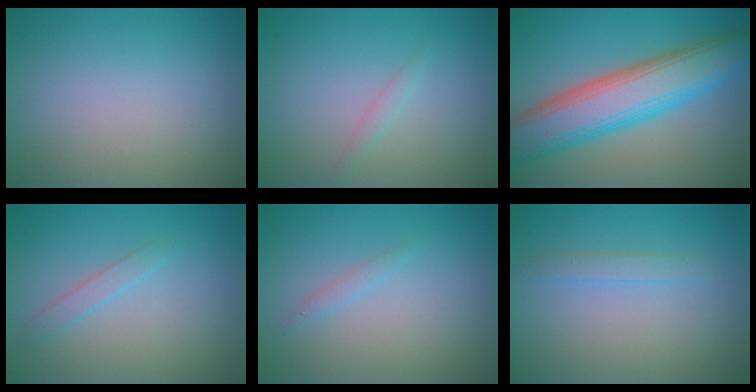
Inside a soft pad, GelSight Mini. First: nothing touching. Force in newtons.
{"total": 0.8, "press": 0.8, "slide": 0.0}
{"total": 9.6, "press": 9.6, "slide": 0.4}
{"total": 1.2, "press": 1.2, "slide": 0.1}
{"total": 0.8, "press": 0.8, "slide": 0.1}
{"total": 1.3, "press": 1.3, "slide": 0.0}